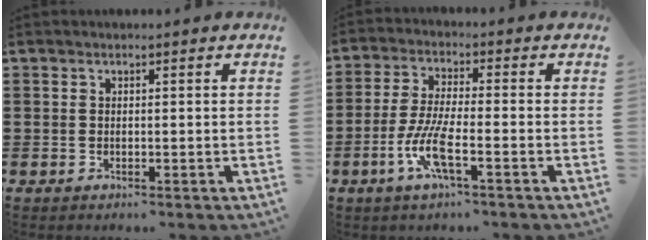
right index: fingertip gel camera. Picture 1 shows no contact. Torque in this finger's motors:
{"motor_torque": [2.14, 0.01, 0.21, 0.15]}